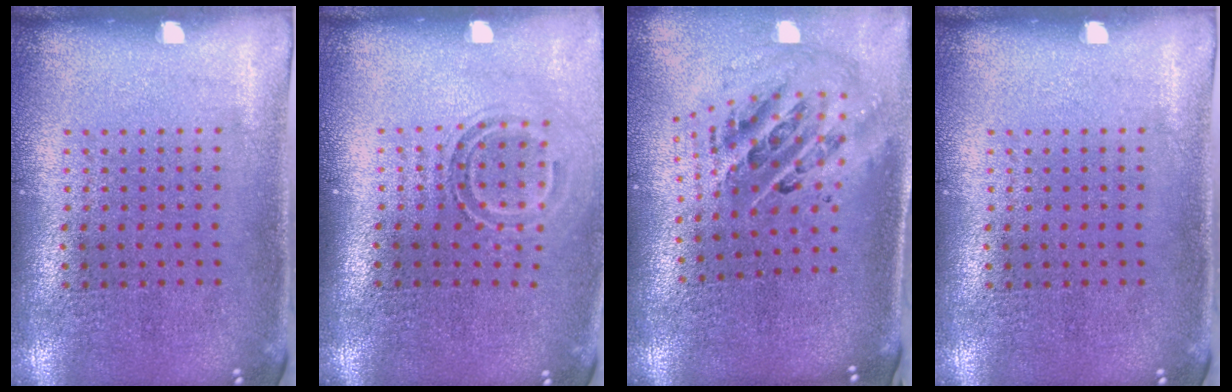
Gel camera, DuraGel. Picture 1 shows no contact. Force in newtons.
{"total": 1.7, "press": 1.2, "slide": 1.2}
{"total": 1.9, "press": 1.5, "slide": 1.2}
{"total": 0.0}